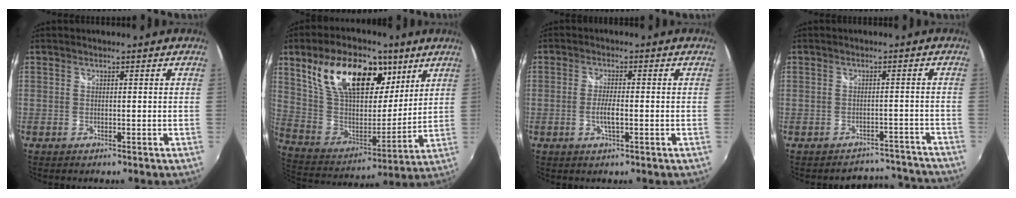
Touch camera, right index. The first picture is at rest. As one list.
[{"total": 24.6, "force": [12.4, 13.1, 16.8], "torque": [-0.315, 0.027, 0.223]}, {"total": 3.1, "force": [-0.9, 0.5, 2.9], "torque": [-0.058, -0.003, -0.018]}, {"total": 8.5, "force": [-8.0, 3.0, -0.5], "torque": [0.023, 0.045, -0.091]}]